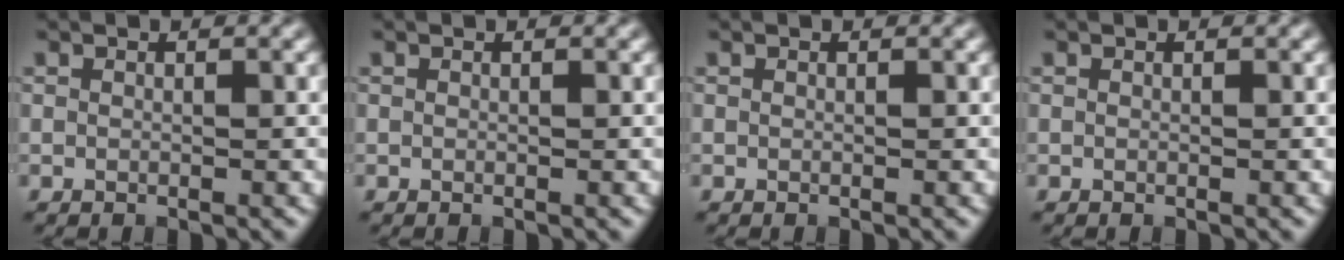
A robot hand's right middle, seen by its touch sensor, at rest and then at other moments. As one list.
[{"total": 0.0}, {"total": 0.0}, {"total": 0.0}]